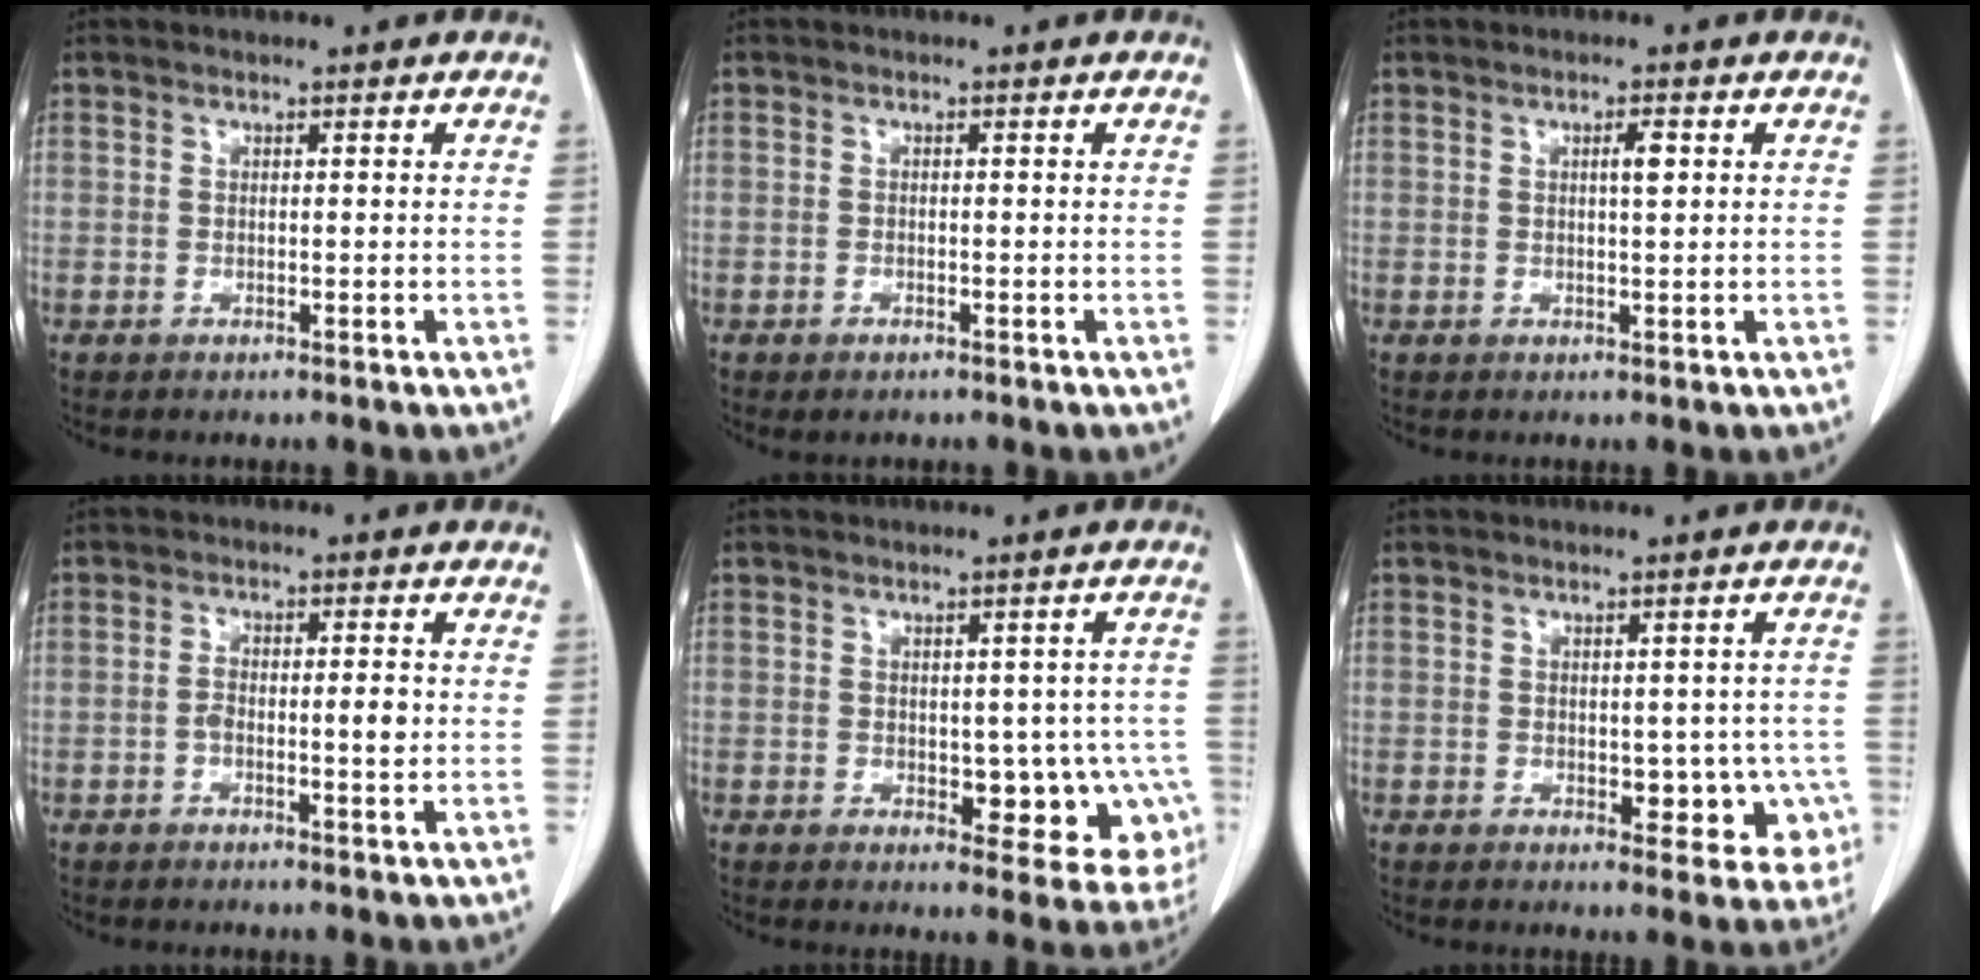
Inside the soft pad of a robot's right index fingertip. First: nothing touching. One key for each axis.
{"total": 0.8, "fx": -0.6, "fy": 0.4, "fz": 0.4, "tx": -0.010, "ty": -0.001, "tz": -0.005}
{"total": 1.9, "fx": 0.5, "fy": 0.2, "fz": 1.8, "tx": -0.028, "ty": 0.002, "tz": 0.008}
{"total": 3.3, "fx": -0.6, "fy": 0.9, "fz": 3.1, "tx": -0.054, "ty": 0.005, "tz": -0.008}
{"total": 8.9, "fx": -2.0, "fy": 4.9, "fz": 7.1, "tx": -0.057, "ty": 0.013, "tz": -0.015}
{"total": 6.4, "fx": -1.1, "fy": 4.0, "fz": 4.9, "tx": -0.033, "ty": 0.011, "tz": -0.006}